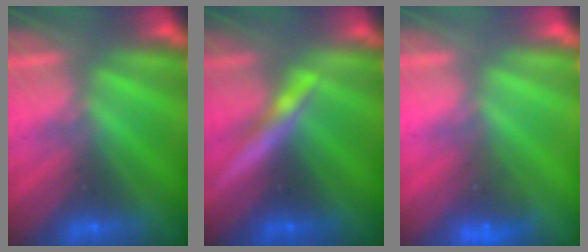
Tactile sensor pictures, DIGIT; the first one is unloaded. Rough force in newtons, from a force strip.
{"total": 3.3}
{"total": 4.6}